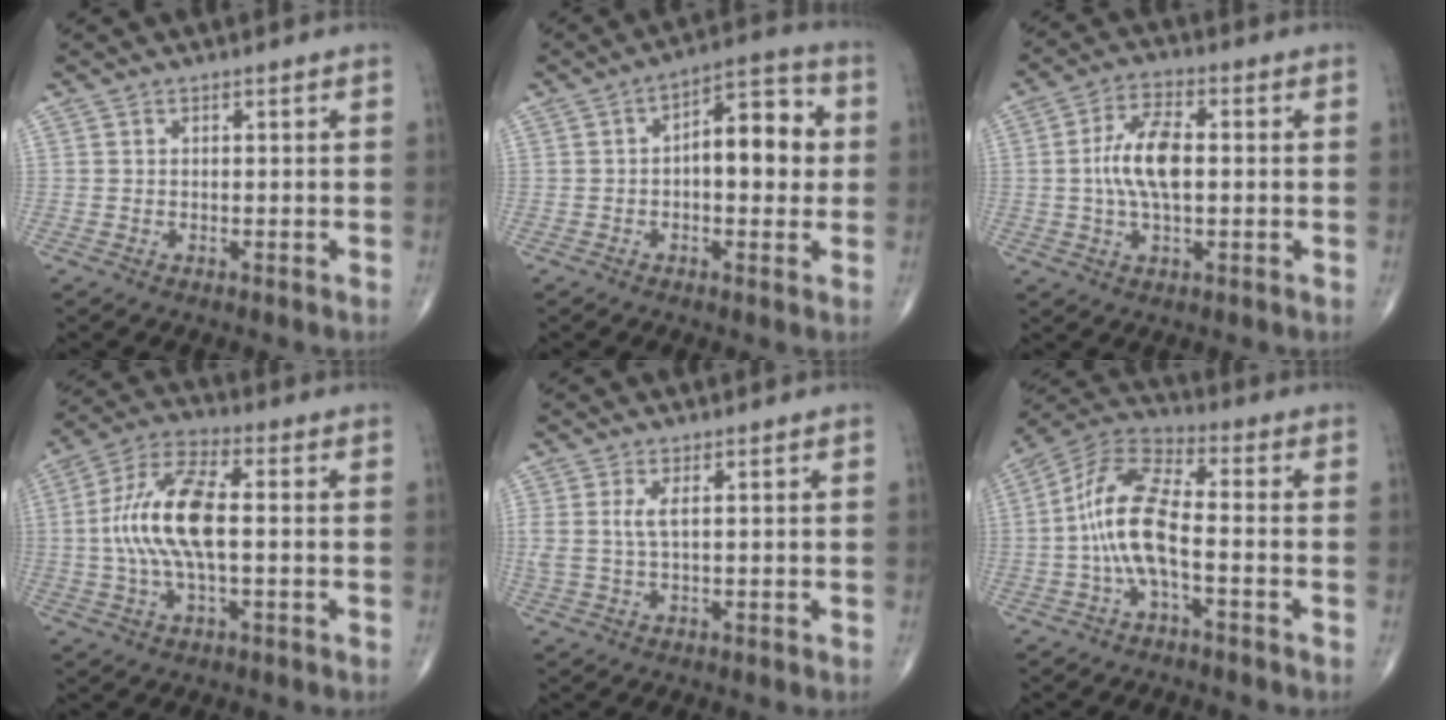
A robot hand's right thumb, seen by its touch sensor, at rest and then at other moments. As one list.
[{"total": 11.1, "force": [0.6, 5.4, 9.7], "torque": [-0.107, 0.026, 0.002]}, {"total": 9.8, "force": [0.2, 4.4, 8.7], "torque": [-0.172, 0.010, 0.000]}, {"total": 14.0, "force": [0.0, 5.4, 12.9], "torque": [-0.274, 0.025, -0.004]}, {"total": 2.7, "force": [0.8, 0.5, 2.5], "torque": [-0.068, 0.004, 0.024]}, {"total": 11.9, "force": [-2.1, 4.3, 11.0], "torque": [-0.234, 0.042, -0.047]}]